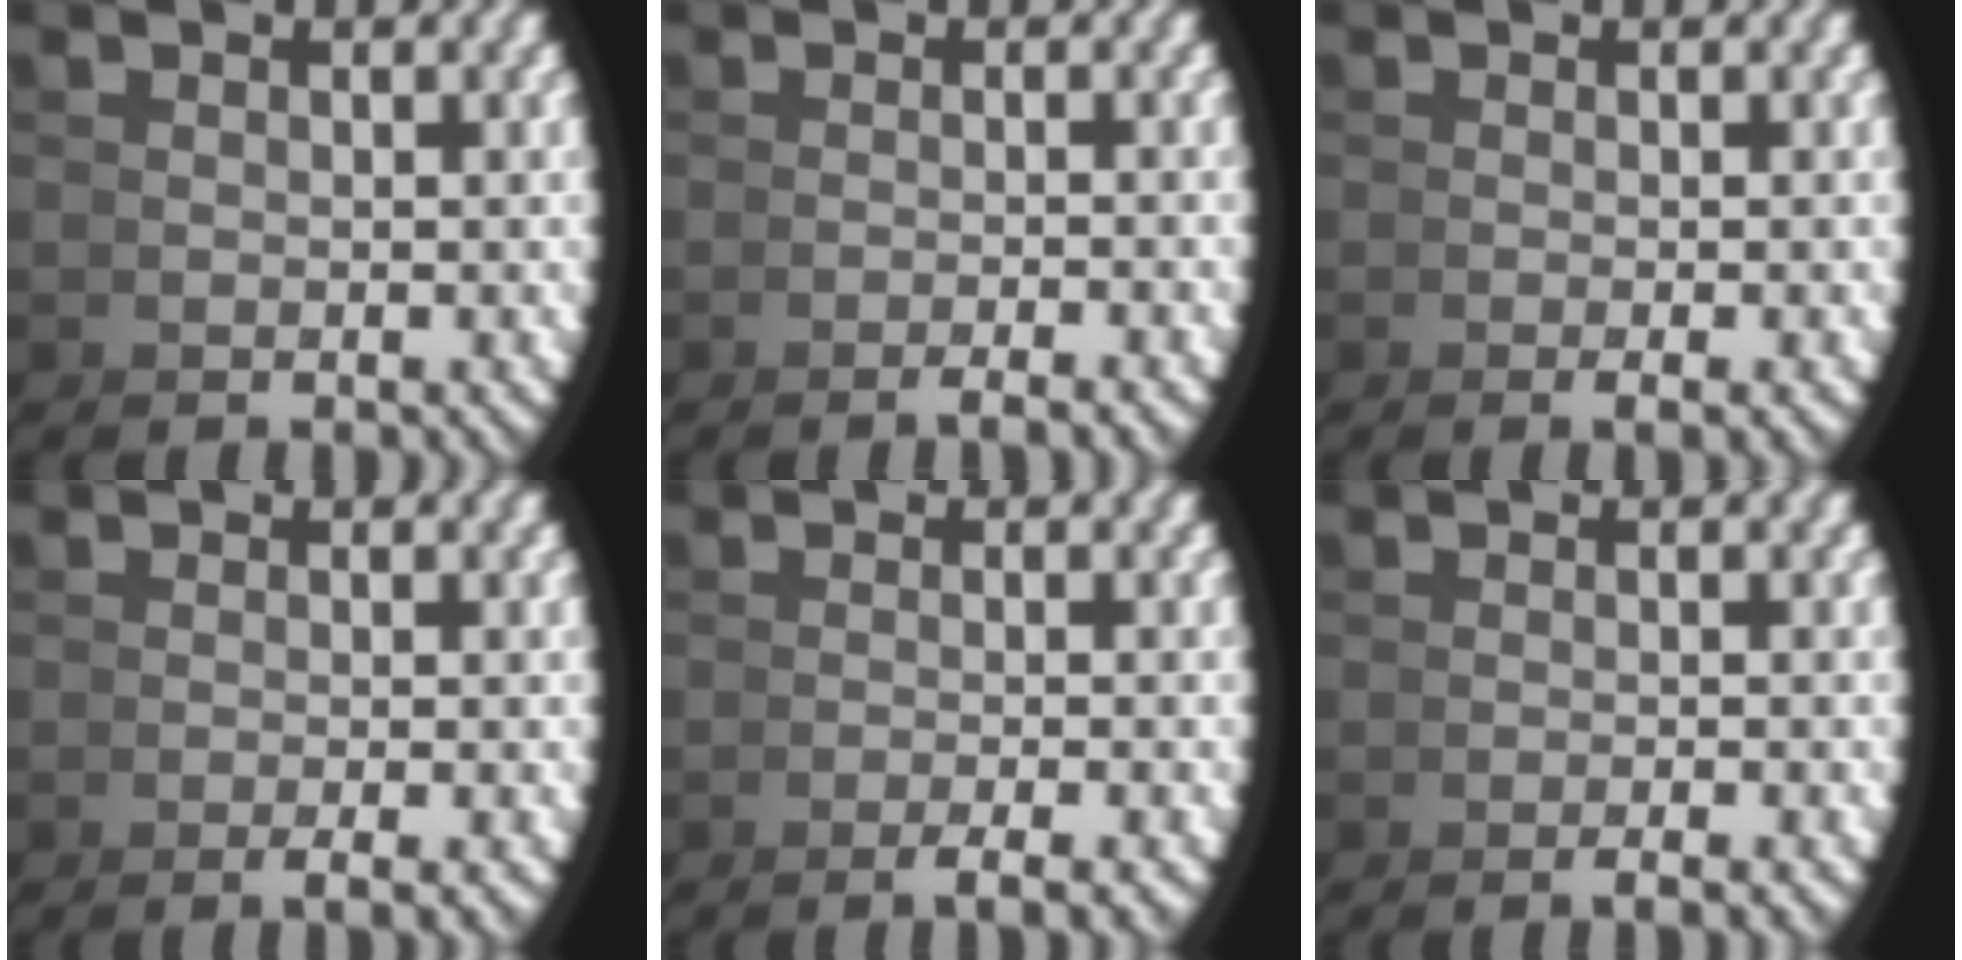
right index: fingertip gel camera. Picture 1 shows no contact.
{"total": 2.0, "force": [-1.8, -0.3, 0.9], "torque": [-0.002, 0.014, -0.037]}
{"total": 1.5, "force": [-1.0, 0.2, 1.0], "torque": [-0.015, 0.001, -0.015]}
{"total": 2.1, "force": [-1.7, 0.1, 1.3], "torque": [-0.010, 0.010, -0.031]}
{"total": 2.9, "force": [-2.3, -0.1, 1.8], "torque": [-0.013, 0.012, -0.043]}
{"total": 1.7, "force": [-1.5, -0.1, 0.8], "torque": [-0.002, 0.012, -0.032]}